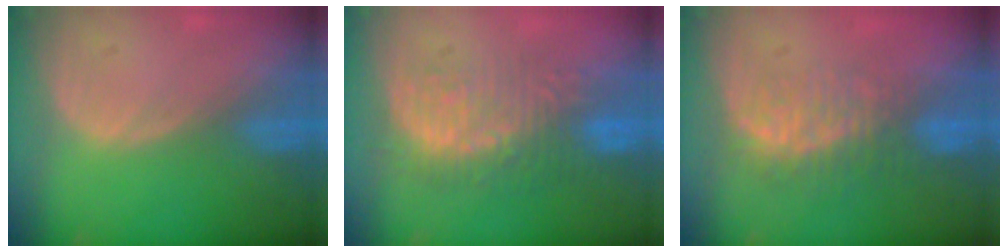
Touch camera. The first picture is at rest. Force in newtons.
{"total": 8.7, "press": 8.6, "slide": 1.3}
{"total": 7.6, "press": 7.1, "slide": 2.9}